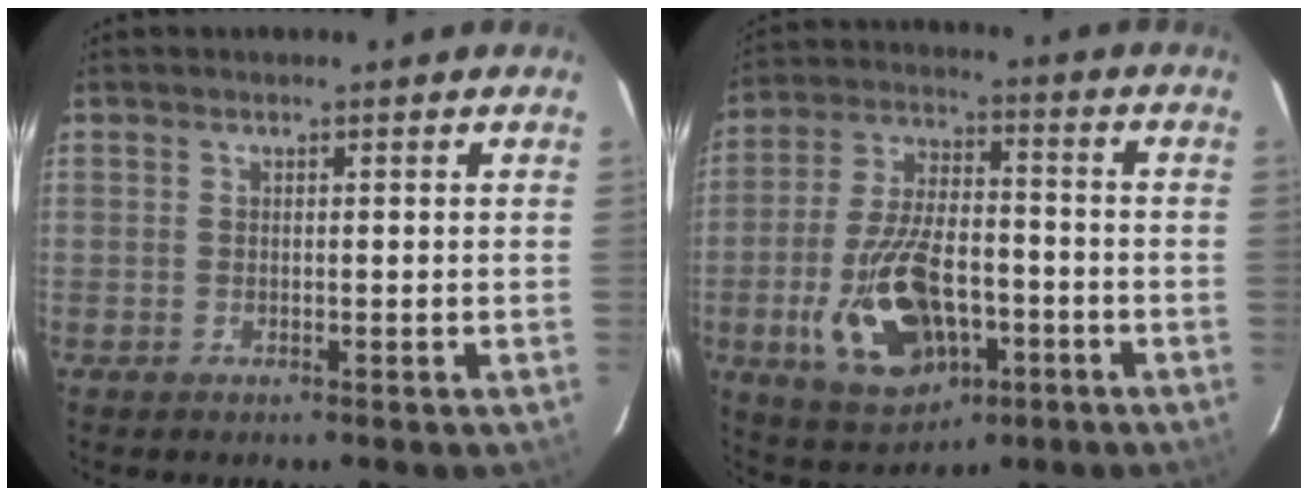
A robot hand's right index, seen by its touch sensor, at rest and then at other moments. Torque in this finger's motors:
{"motor_torque": [1.50, -0.64, 0.88, 0.16]}